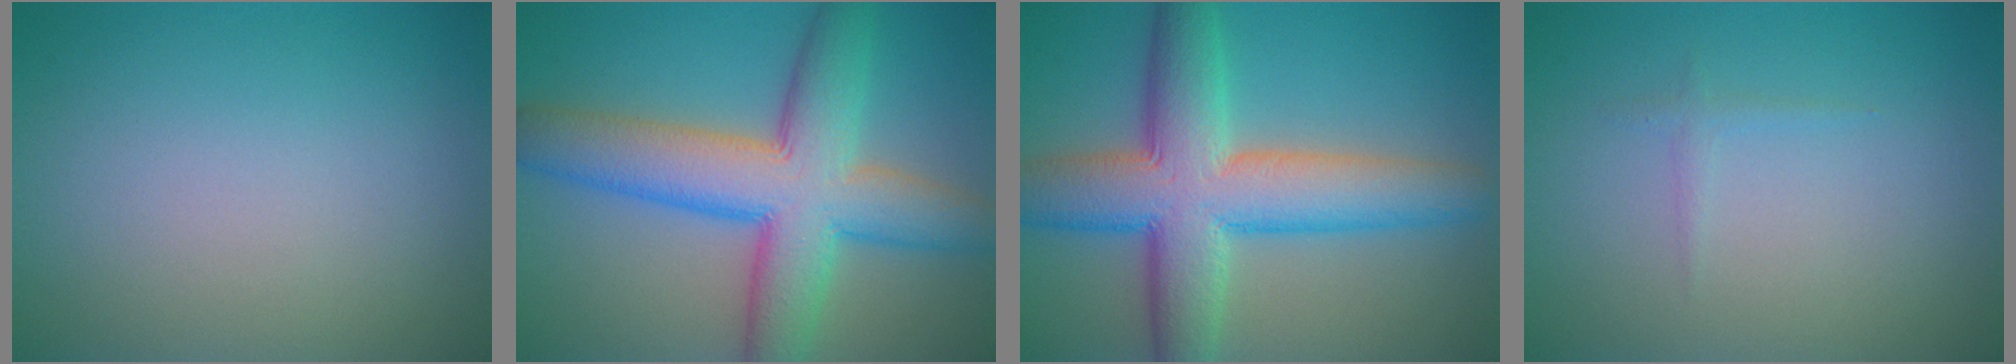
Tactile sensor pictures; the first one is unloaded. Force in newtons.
{"total": 10.1, "press": 10.1, "slide": 0.5}
{"total": 10.1, "press": 10.1, "slide": 0.2}
{"total": 0.6, "press": 0.6, "slide": 0.0}